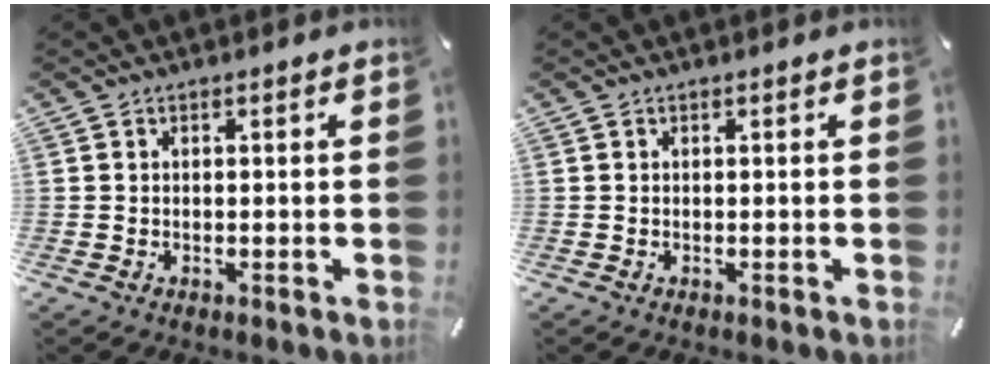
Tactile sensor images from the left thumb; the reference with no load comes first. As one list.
[{"total": 0.0}]